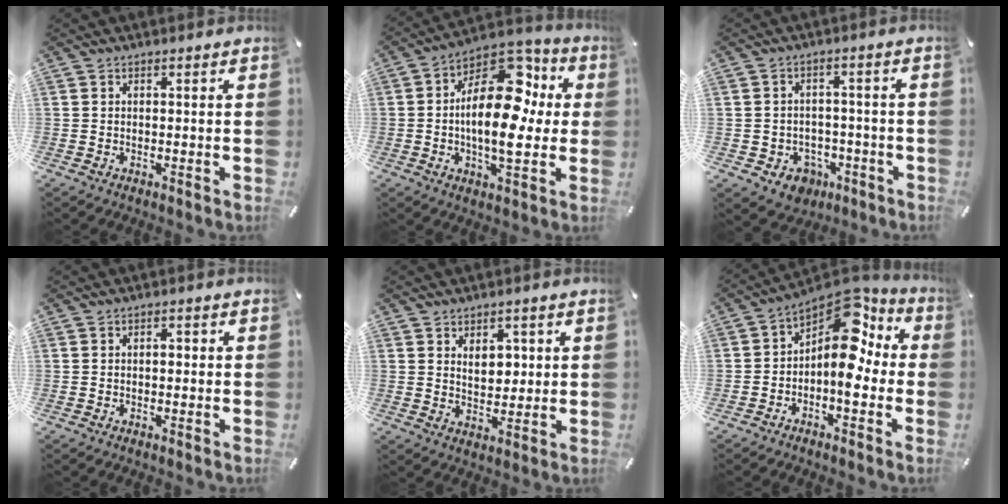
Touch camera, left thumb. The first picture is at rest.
{"total": 19.7, "force": [1.5, 11.2, 16.2], "torque": [-0.247, -0.015, 0.025]}
{"total": 5.9, "force": [-2.5, 5.1, 1.7], "torque": [-0.028, 0.017, -0.044]}
{"total": 1.3, "force": [-0.1, 0.8, 1.1], "torque": [-0.013, 0.003, -0.006]}
{"total": 5.3, "force": [2.0, 3.9, 3.0], "torque": [-0.038, -0.006, 0.030]}
{"total": 12.8, "force": [3.4, 7.1, 10.0], "torque": [-0.134, -0.037, 0.058]}